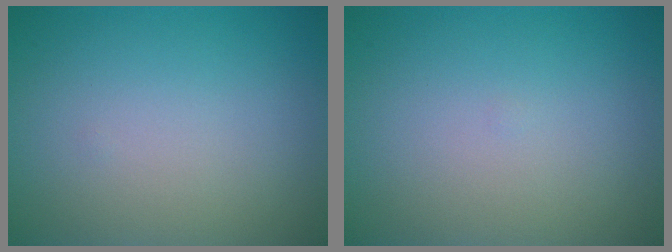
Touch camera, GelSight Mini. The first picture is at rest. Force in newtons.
{"total": 0.0}